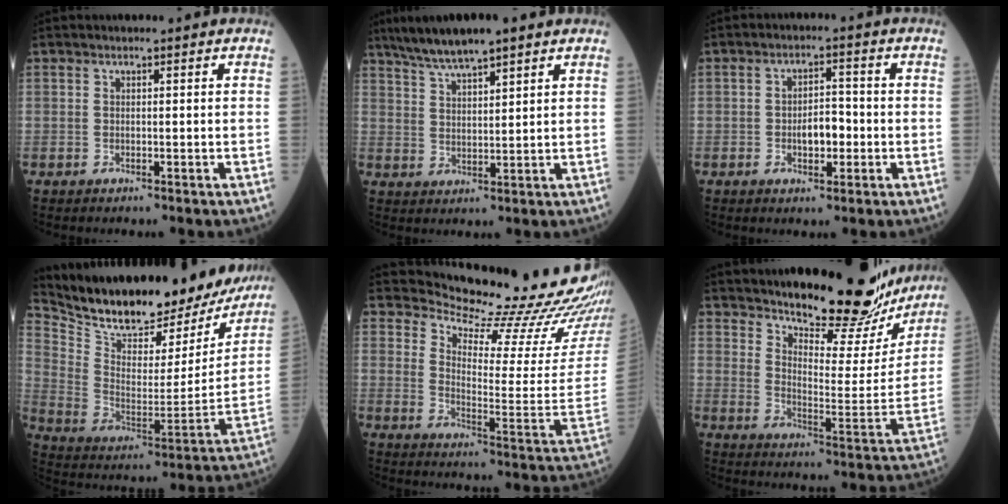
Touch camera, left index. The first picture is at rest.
{"total": 8.2, "force": [6.6, 0.8, 4.9], "torque": [-0.094, 0.025, 0.119]}
{"total": 4.4, "force": [-1.0, 2.1, 3.7], "torque": [-0.063, 0.008, -0.017]}
{"total": 27.8, "force": [23.9, 8.6, 11.4], "torque": [-0.211, -0.020, 0.345]}
{"total": 20.0, "force": [19.3, -0.4, 5.1], "torque": [-0.093, -0.130, 0.244]}
{"total": 21.6, "force": [19.3, 4.3, 8.7], "torque": [-0.123, -0.061, 0.257]}